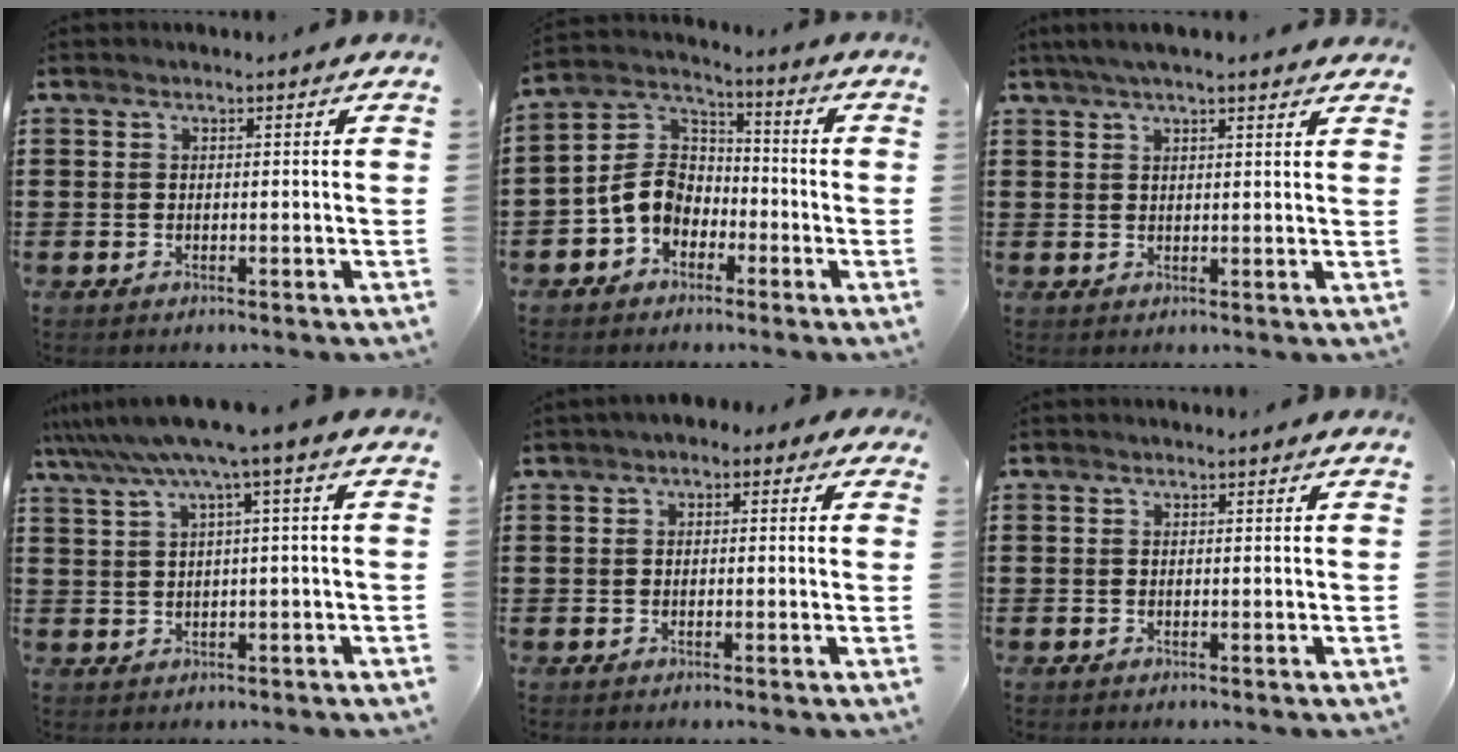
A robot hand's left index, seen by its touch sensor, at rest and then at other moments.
{"total": 7.4, "force": [-2.8, 5.9, 3.5], "torque": [-0.109, 0.010, -0.063]}
{"total": 3.4, "force": [2.8, 0.3, 1.9], "torque": [-0.043, 0.004, 0.050]}
{"total": 5.8, "force": [2.3, -0.7, 5.3], "torque": [-0.106, -0.018, 0.038]}
{"total": 1.5, "force": [-0.5, 1.0, 1.0], "torque": [-0.022, 0.006, -0.012]}
{"total": 0.0}